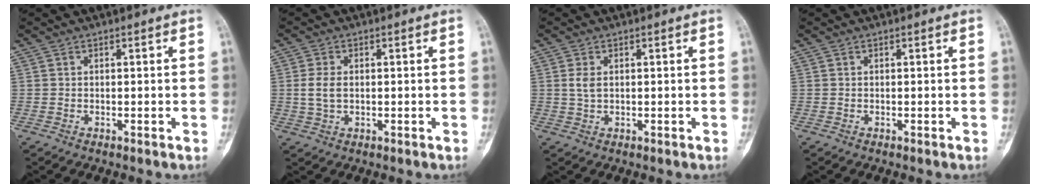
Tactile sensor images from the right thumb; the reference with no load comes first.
{"total": 3.8, "force": [0.2, 2.4, 3.0], "torque": [-0.063, 0.002, 0.005]}
{"total": 2.3, "force": [0.5, 1.3, 1.8], "torque": [-0.038, 0.003, 0.011]}
{"total": 0.0}